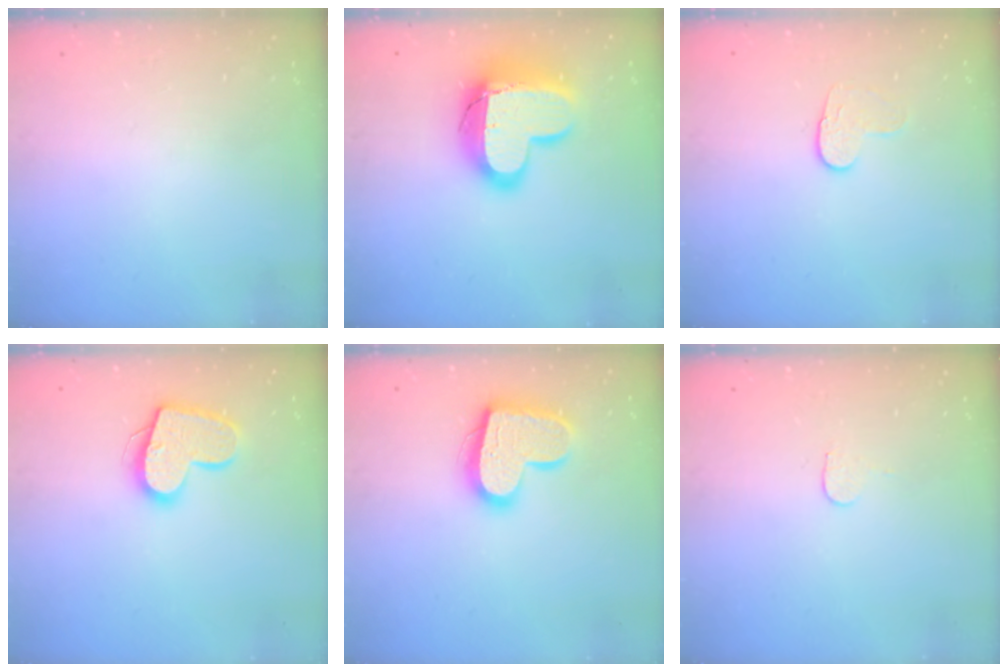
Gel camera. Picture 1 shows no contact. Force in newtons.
{"total": 18.5, "press": 18.5, "slide": 1.2}
{"total": 7.9, "press": 7.8, "slide": 0.6}
{"total": 15.3, "press": 15.3, "slide": 1.1}
{"total": 16.7, "press": 16.7, "slide": 1.1}
{"total": 4.9, "press": 4.9, "slide": 0.3}